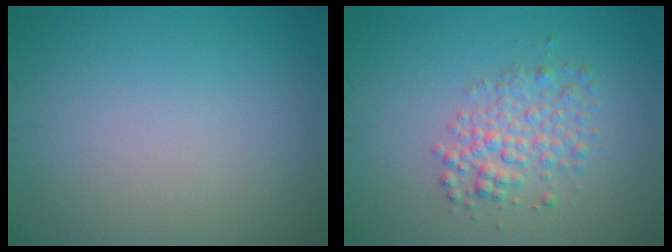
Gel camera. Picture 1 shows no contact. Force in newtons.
{"total": 3.2, "press": 3.2, "slide": 0.1}